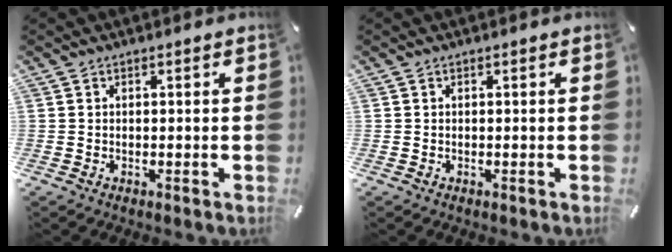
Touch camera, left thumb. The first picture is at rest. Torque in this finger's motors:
{"motor_torque": [-0.02, 0.01, -0.05, 0.05, 0.00]}